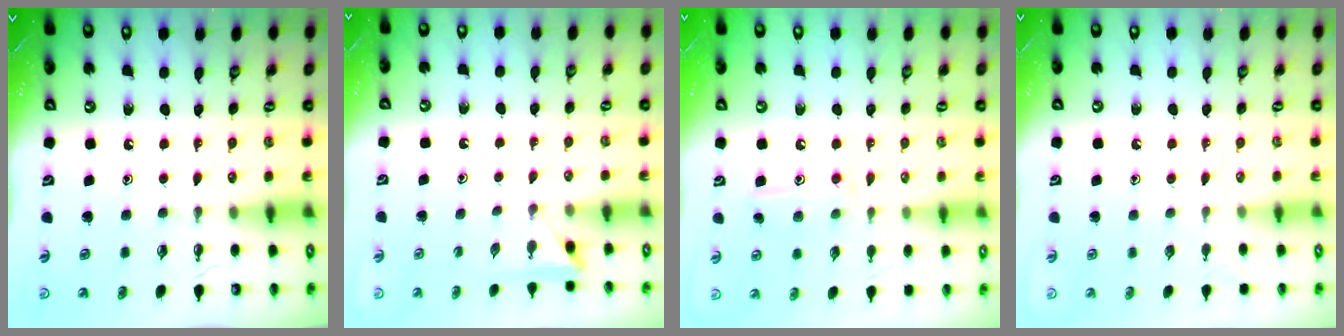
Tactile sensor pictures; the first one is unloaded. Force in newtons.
{"total": 2.7, "press": 2.7, "slide": 0.2}
{"total": 9.0, "press": 9.0, "slide": 0.7}
{"total": 2.6, "press": 2.6, "slide": 0.3}